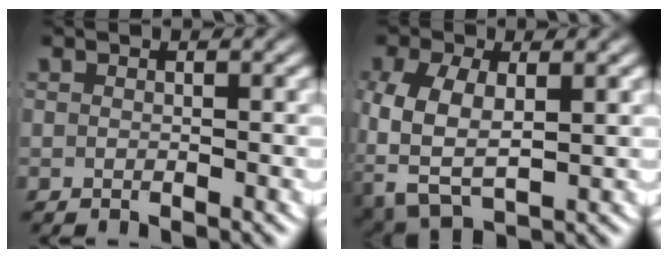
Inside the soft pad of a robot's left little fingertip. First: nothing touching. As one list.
[{"total": 6.5, "force": [-1.5, 4.7, 4.2], "torque": [-0.117, -0.039, -0.003]}]